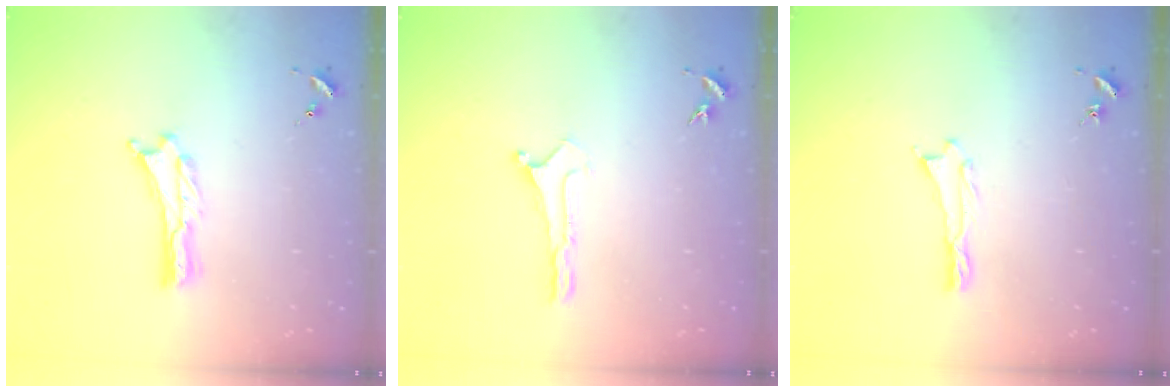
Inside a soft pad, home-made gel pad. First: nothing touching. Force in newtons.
{"total": 0.0}
{"total": 0.5, "press": 0.5, "slide": 0.2}